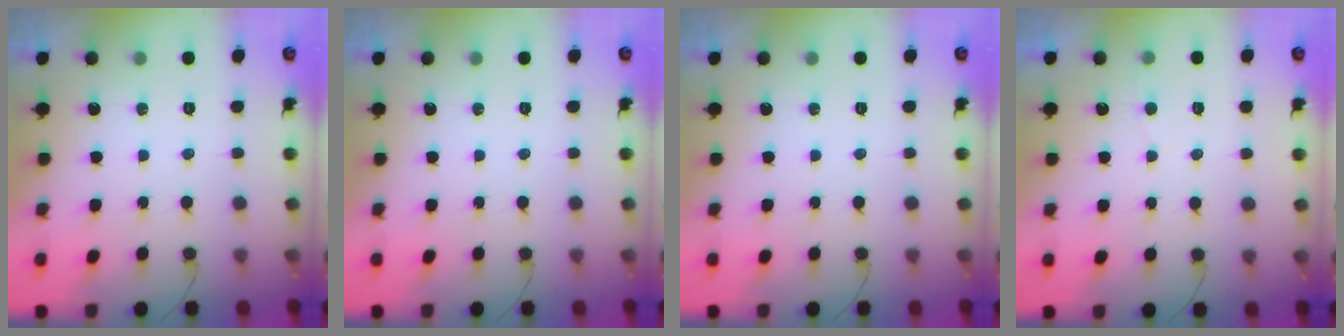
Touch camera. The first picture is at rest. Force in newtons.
{"total": 0.0}
{"total": 0.0}
{"total": 2.0, "press": 2.0, "slide": 0.1}